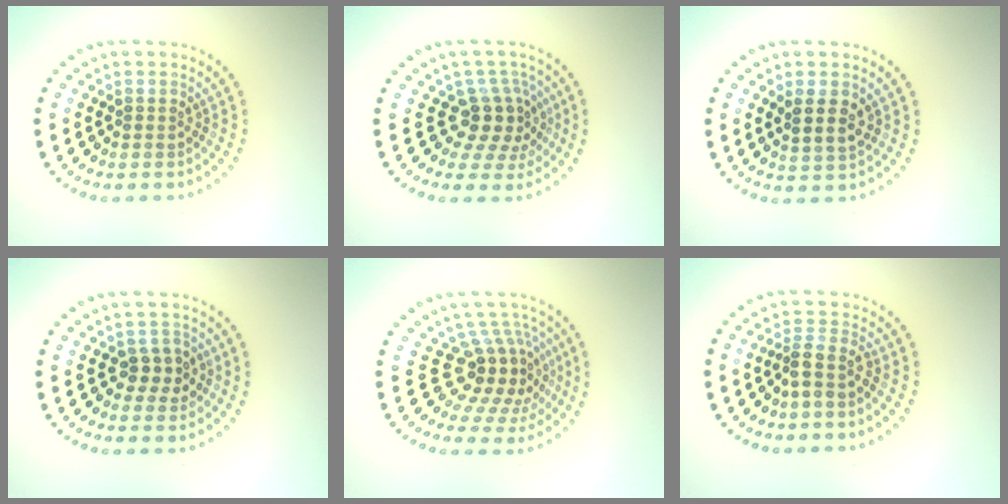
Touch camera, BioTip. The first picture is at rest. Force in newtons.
{"total": 3.6, "press": 2.7, "slide": 2.5}
{"total": 2.4, "press": 2.2, "slide": 1.0}
{"total": 2.6, "press": 2.5, "slide": 0.8}
{"total": 5.2, "press": 4.1, "slide": 3.2}
{"total": 2.3, "press": 1.7, "slide": 1.6}